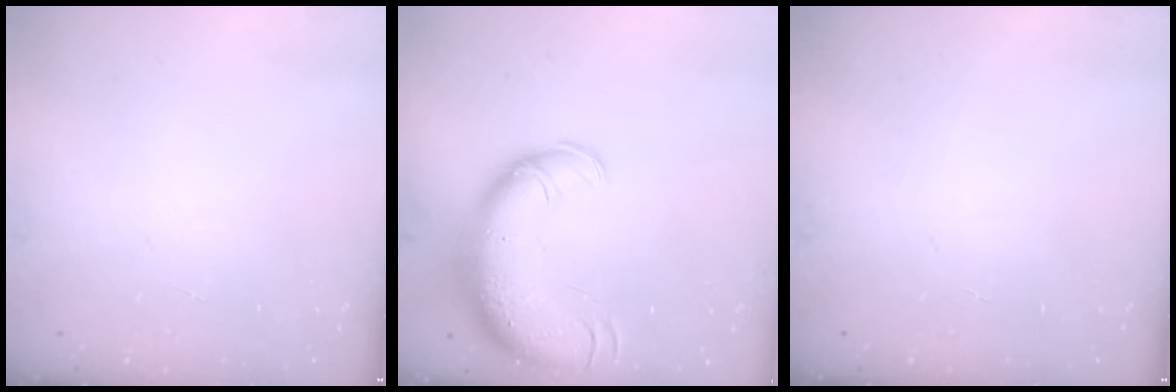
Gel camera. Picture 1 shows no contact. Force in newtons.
{"total": 16.2, "press": 15.7, "slide": 3.9}
{"total": 0.0}